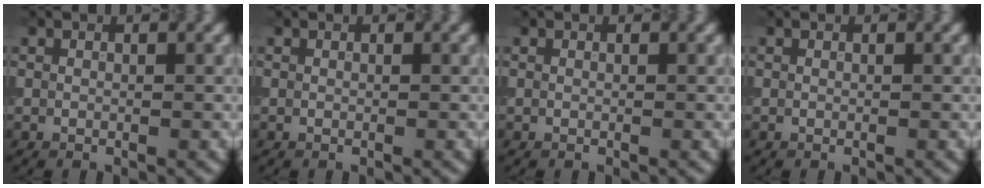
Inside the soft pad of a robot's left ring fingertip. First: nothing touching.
{"total": 0.0}
{"total": 0.0}
{"total": 0.0}